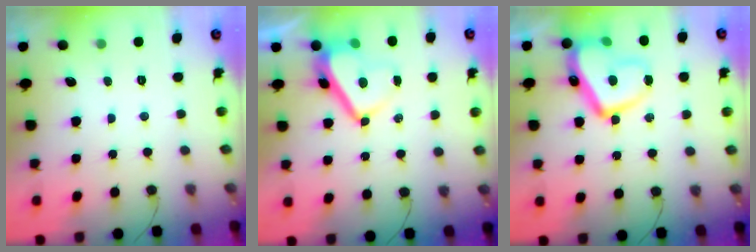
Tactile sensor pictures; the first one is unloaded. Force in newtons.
{"total": 7.7, "press": 7.7, "slide": 0.7}
{"total": 16.1, "press": 16.0, "slide": 1.6}